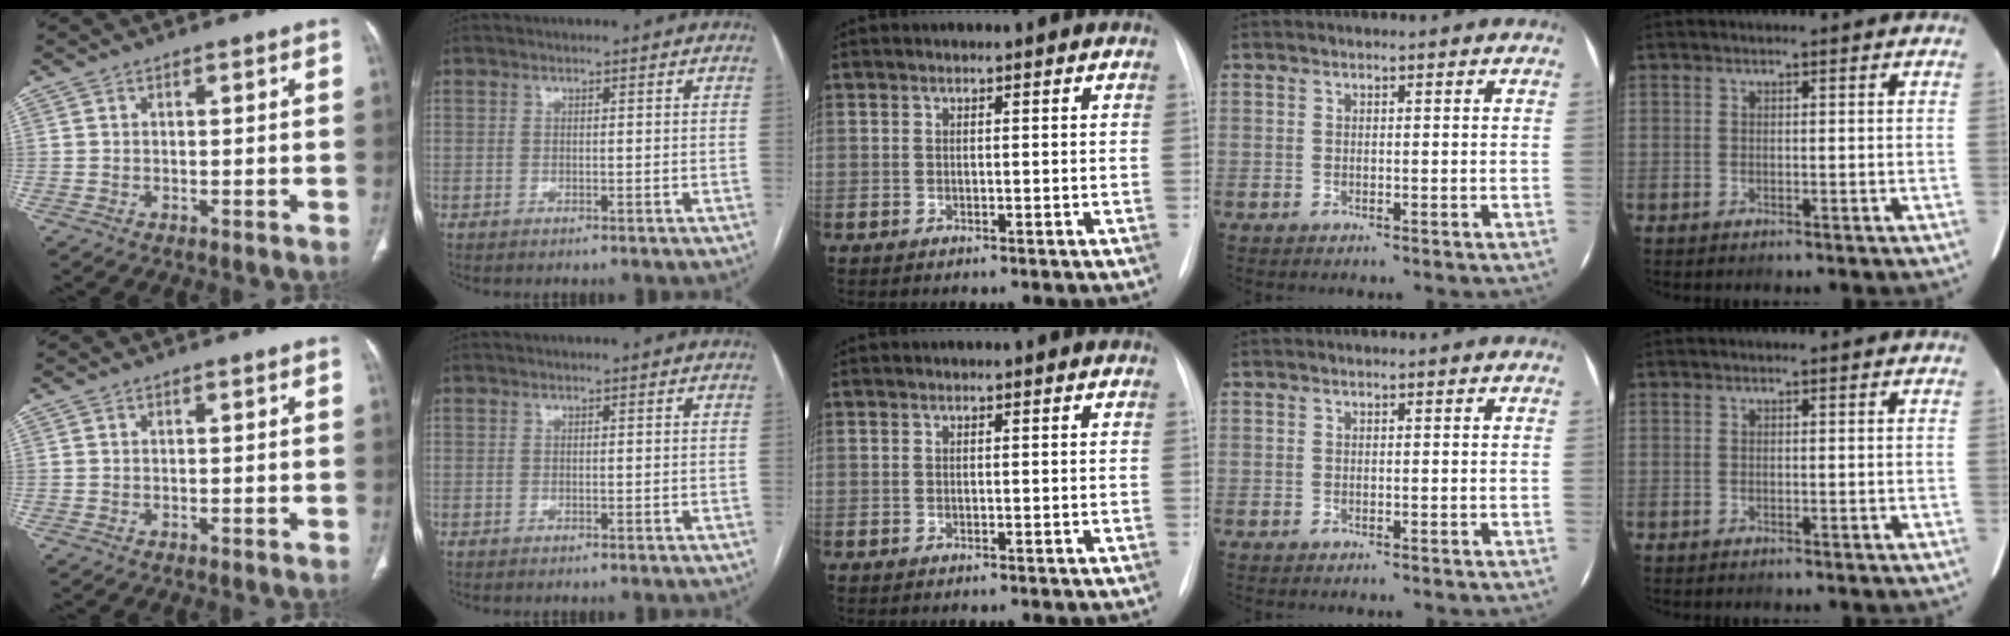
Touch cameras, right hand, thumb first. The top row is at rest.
{}